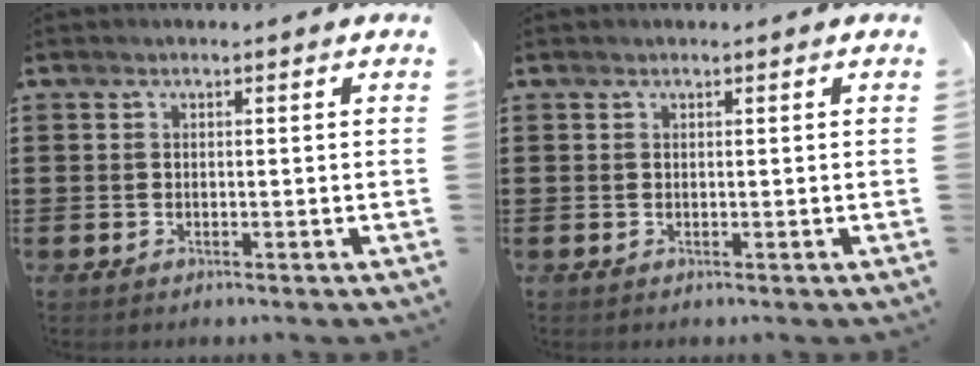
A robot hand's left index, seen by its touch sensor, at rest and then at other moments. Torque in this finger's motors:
{"motor_torque": [-0.05, -0.01, -0.01, -0.01]}